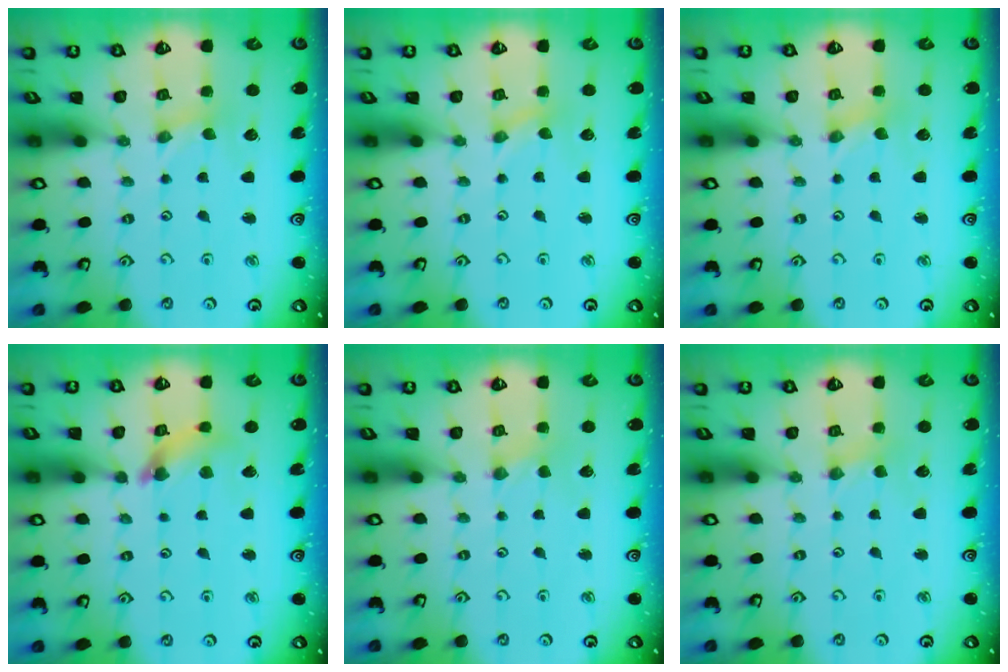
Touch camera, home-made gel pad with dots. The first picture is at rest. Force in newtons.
{"total": 0.0}
{"total": 0.0}
{"total": 7.8, "press": 7.7, "slide": 0.7}
{"total": 0.0}
{"total": 1.7, "press": 1.7, "slide": 0.4}